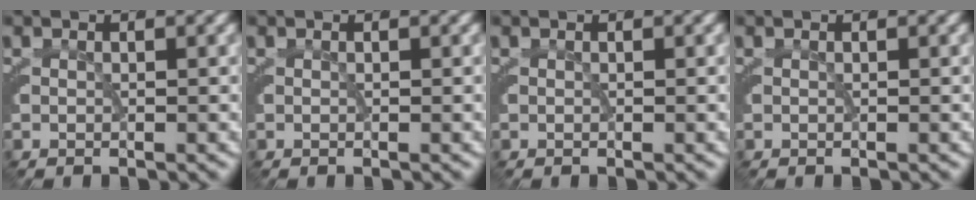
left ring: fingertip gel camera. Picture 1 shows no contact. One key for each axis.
{"total": 0.0}
{"total": 0.0}
{"total": 0.0}